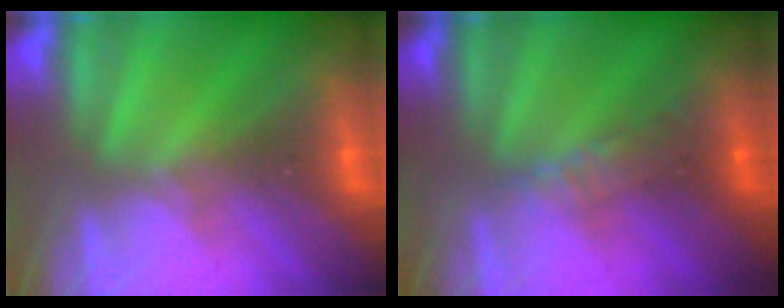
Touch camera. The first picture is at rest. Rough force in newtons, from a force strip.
{"total": 2.9}